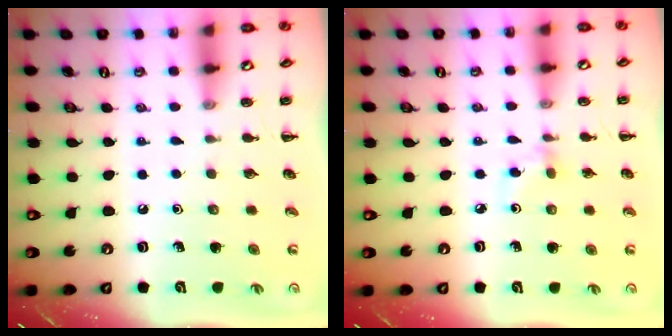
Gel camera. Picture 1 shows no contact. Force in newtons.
{"total": 2.9, "press": 2.7, "slide": 1.0}